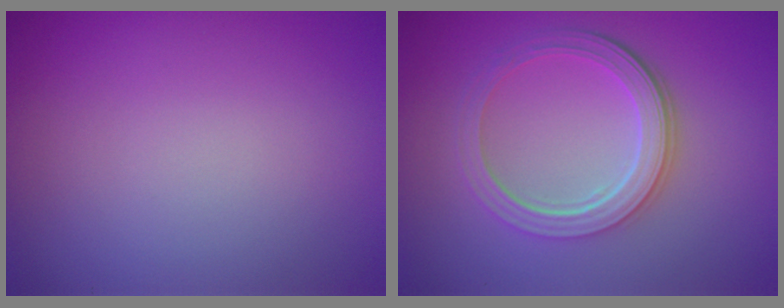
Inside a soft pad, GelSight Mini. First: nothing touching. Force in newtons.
{"total": 4.9, "press": 3.7, "slide": 3.2}